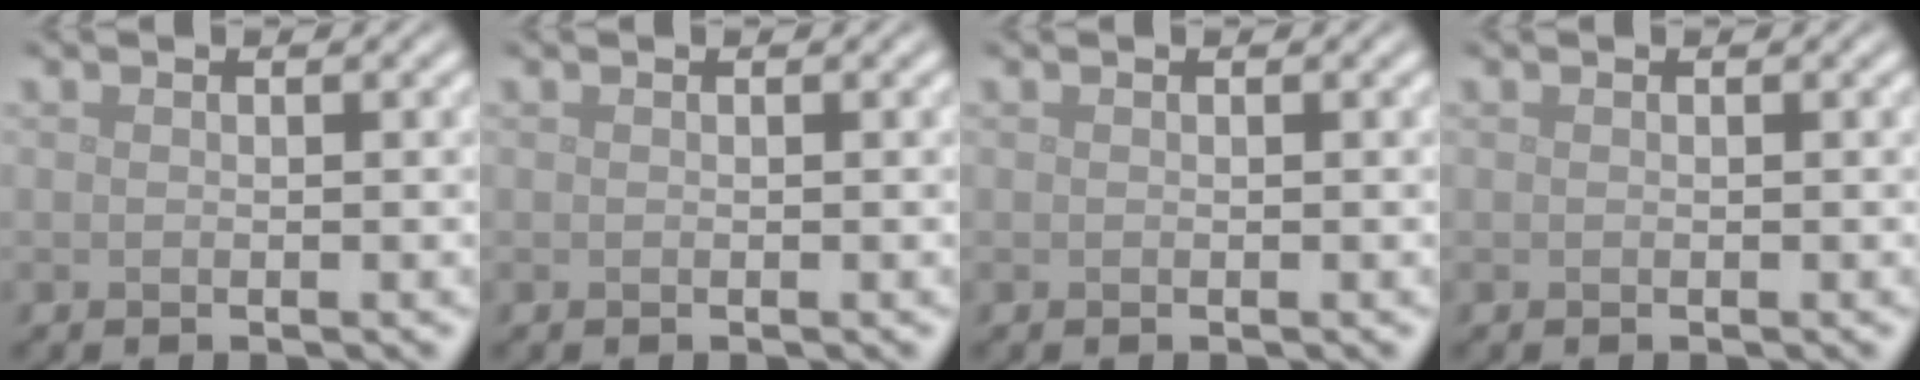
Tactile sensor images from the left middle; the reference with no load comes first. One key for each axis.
{"total": 0.0}
{"total": 0.0}
{"total": 0.0}